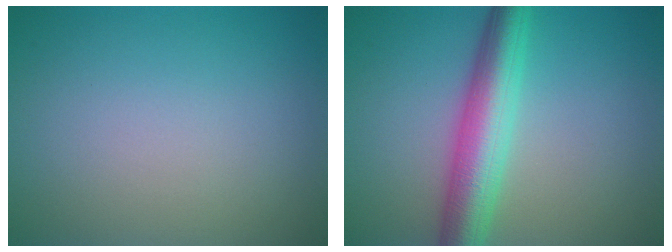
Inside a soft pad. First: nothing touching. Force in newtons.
{"total": 6.3, "press": 6.3, "slide": 0.2}